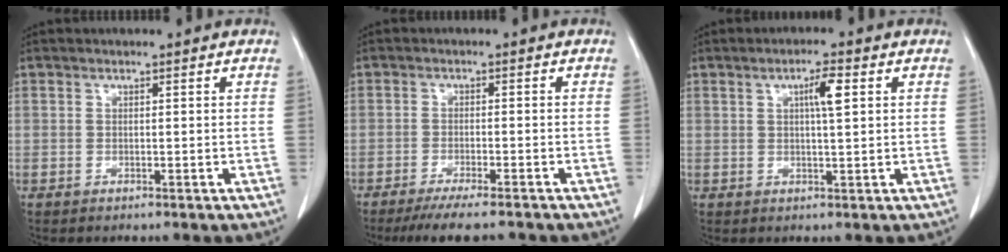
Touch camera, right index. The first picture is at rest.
{"total": 8.6, "force": [-7.3, 0.6, 4.4], "torque": [-0.058, -0.017, -0.112]}
{"total": 3.9, "force": [1.3, 0.3, 3.7], "torque": [-0.063, 0.002, 0.020]}